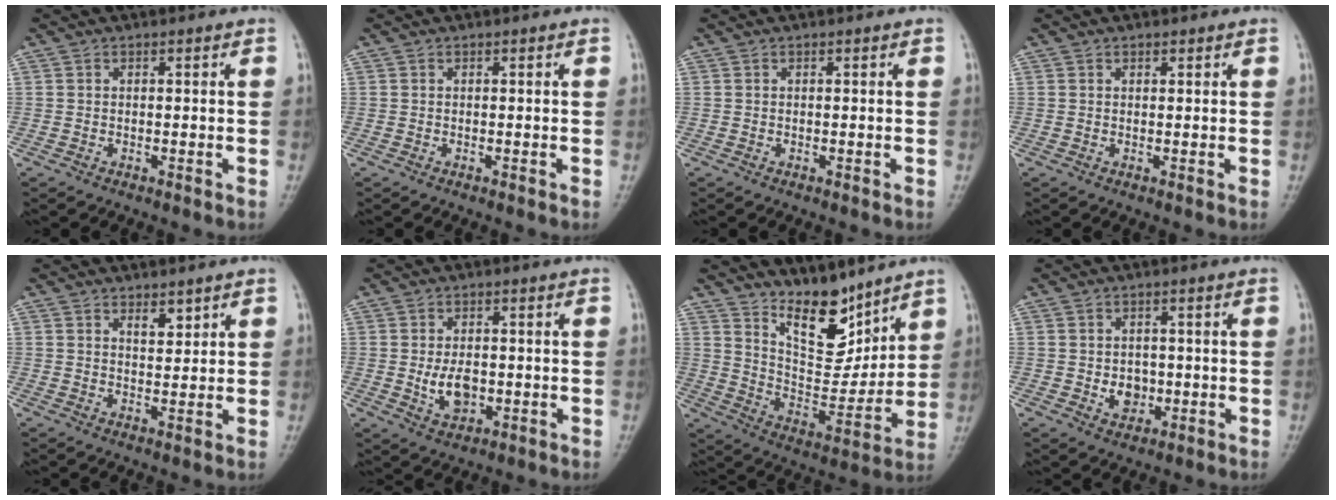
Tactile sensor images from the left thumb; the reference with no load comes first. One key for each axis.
{"total": 0.0}
{"total": 0.0}
{"total": 0.7, "fx": 0.5, "fy": 0.4, "fz": 0.3, "tx": -0.001, "ty": -0.003, "tz": 0.006}
{"total": 2.8, "fx": 1.9, "fy": 1.3, "fz": 1.7, "tx": -0.016, "ty": -0.015, "tz": 0.034}
{"total": 5.6, "fx": -0.7, "fy": 3.5, "fz": 4.3, "tx": -0.062, "ty": -0.005, "tz": -0.005}
{"total": 12.6, "fx": 9.4, "fy": 5.3, "fz": 6.6, "tx": -0.073, "ty": -0.080, "tz": 0.178}
{"total": 4.1, "fx": -0.6, "fy": 3.4, "fz": 2.3, "tx": -0.010, "ty": 0.003, "tz": -0.001}